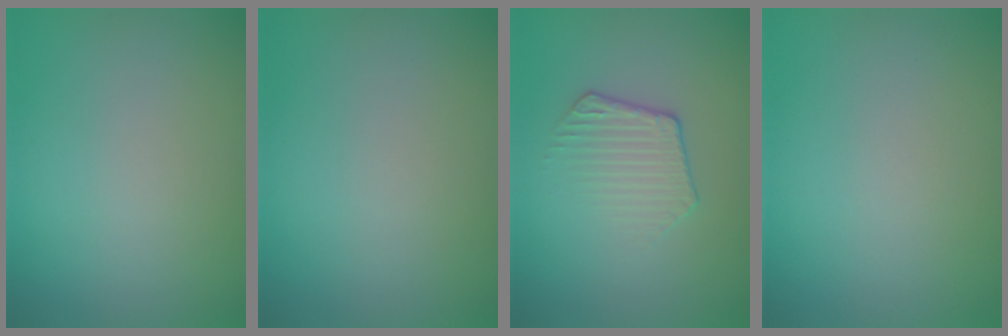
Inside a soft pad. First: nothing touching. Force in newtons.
{"total": 0.0}
{"total": 2.1, "press": 1.5, "slide": 1.4}
{"total": 0.0}